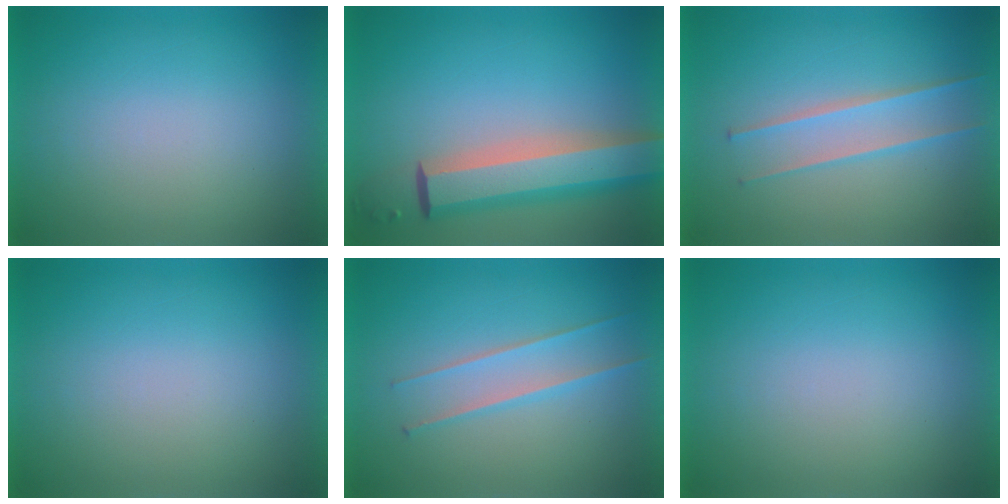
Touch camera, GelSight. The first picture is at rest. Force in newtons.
{"total": 8.1}
{"total": 2.4}
{"total": 0.0}
{"total": 2.3}
{"total": 1.2}